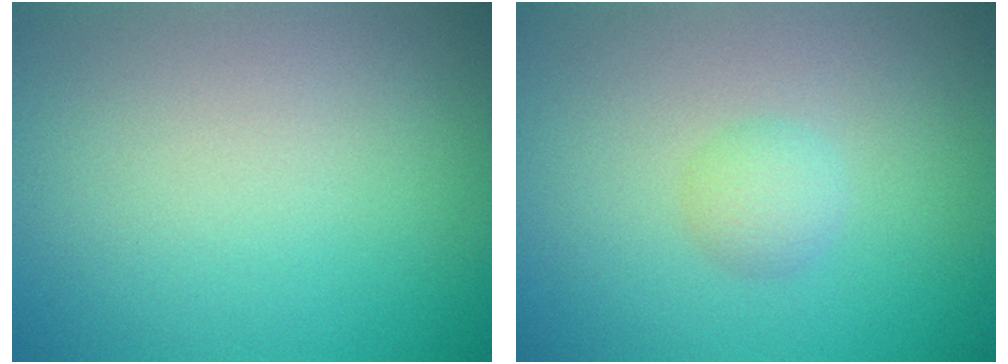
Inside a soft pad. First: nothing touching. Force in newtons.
{"total": 1.5, "press": 1.5, "slide": 0.1}